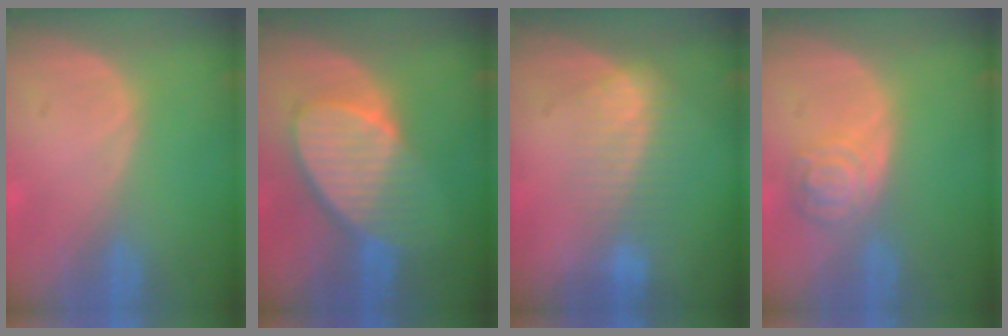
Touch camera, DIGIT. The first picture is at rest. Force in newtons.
{"total": 8.9, "press": 8.0, "slide": 3.9}
{"total": 7.4, "press": 6.3, "slide": 3.8}
{"total": 5.3, "press": 4.8, "slide": 2.3}